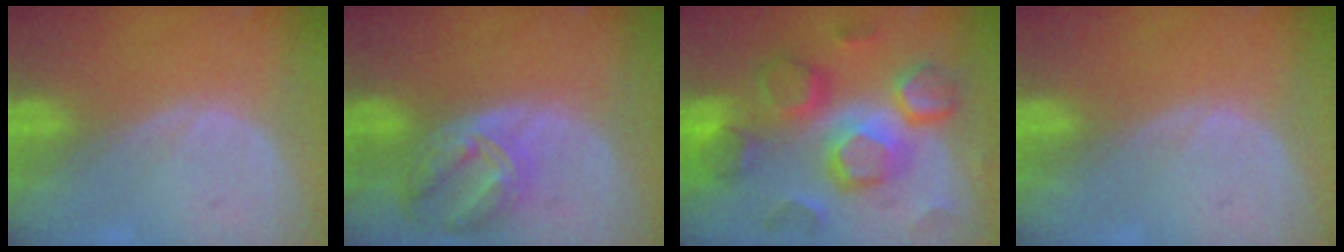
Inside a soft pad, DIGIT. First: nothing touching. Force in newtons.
{"total": 8.2, "press": 7.2, "slide": 4.0}
{"total": 12.4, "press": 12.4, "slide": 1.1}
{"total": 0.0}